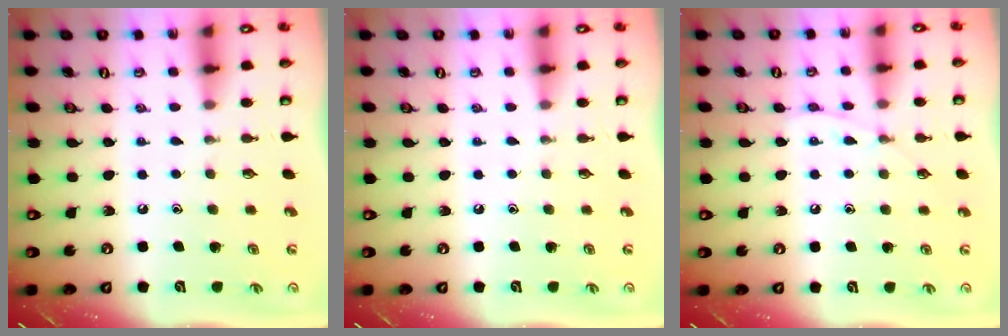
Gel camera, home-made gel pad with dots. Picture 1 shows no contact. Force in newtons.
{"total": 0.0}
{"total": 4.1, "press": 4.0, "slide": 0.5}